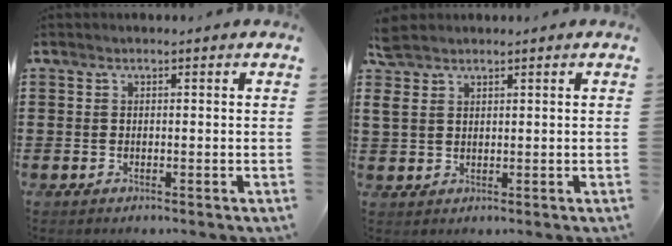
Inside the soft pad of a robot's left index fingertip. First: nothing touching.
{"total": 3.2, "force": [2.3, 1.8, 1.2], "torque": [-0.034, 0.008, 0.043]}